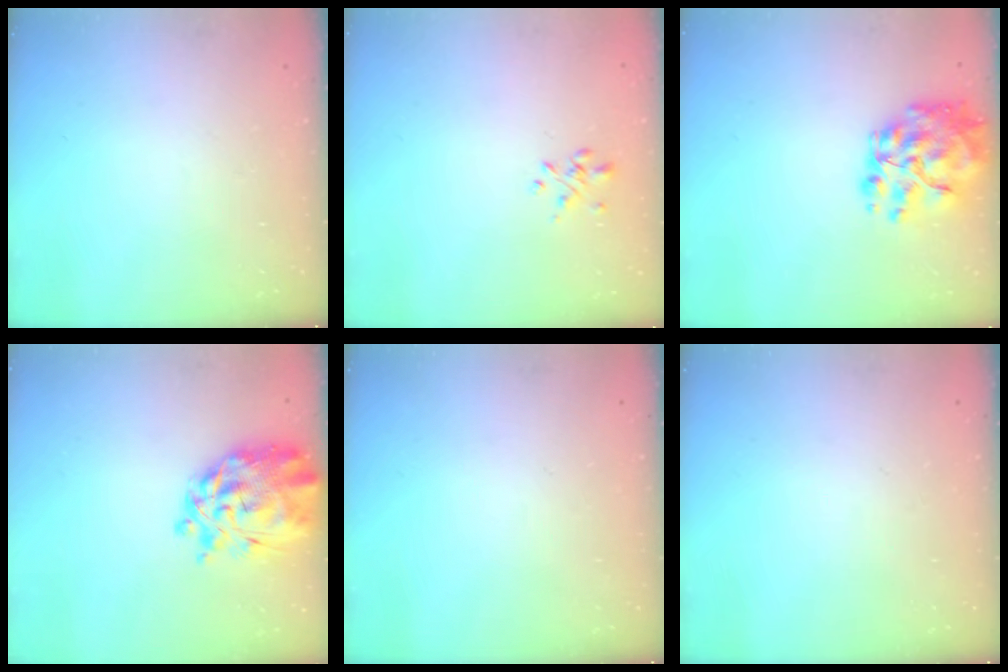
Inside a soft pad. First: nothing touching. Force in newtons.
{"total": 1.9, "press": 1.8, "slide": 0.6}
{"total": 15.6, "press": 14.8, "slide": 5.0}
{"total": 11.1, "press": 10.3, "slide": 4.0}
{"total": 0.0}
{"total": 0.0}